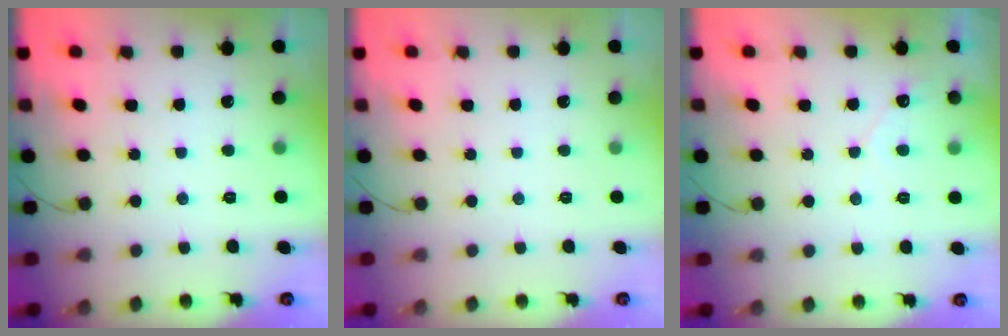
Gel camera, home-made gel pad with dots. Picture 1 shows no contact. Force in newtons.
{"total": 0.0}
{"total": 2.9, "press": 2.9, "slide": 0.1}